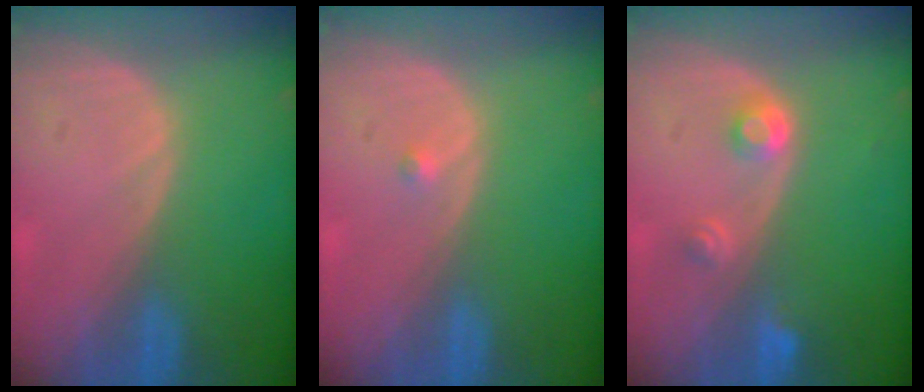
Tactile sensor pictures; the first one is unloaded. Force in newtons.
{"total": 0.7, "press": 0.5, "slide": 0.4}
{"total": 2.9, "press": 2.7, "slide": 1.0}